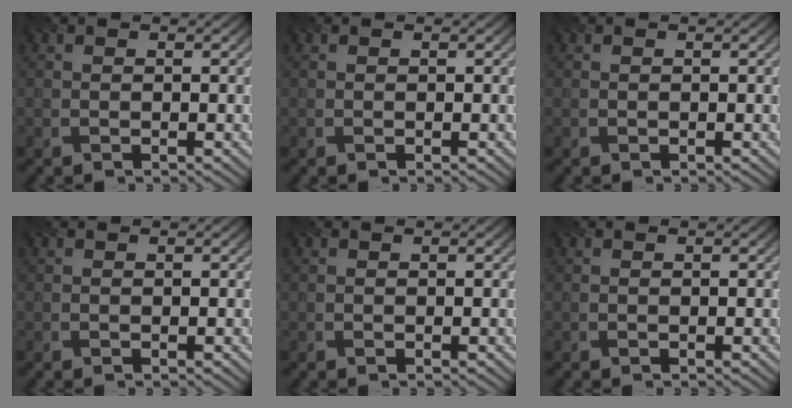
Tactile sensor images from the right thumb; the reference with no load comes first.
{"total": 0.0}
{"total": 0.0}
{"total": 0.0}
{"total": 0.0}
{"total": 0.0}